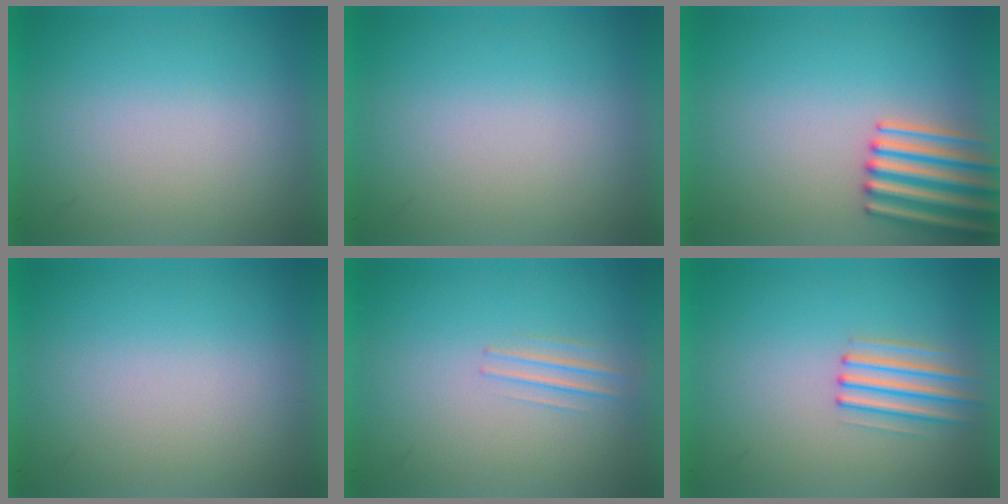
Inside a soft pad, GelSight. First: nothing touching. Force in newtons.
{"total": 0.0}
{"total": 4.3}
{"total": 0.0}
{"total": 1.3}
{"total": 2.1}